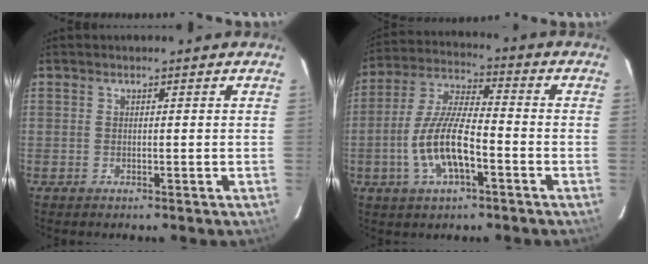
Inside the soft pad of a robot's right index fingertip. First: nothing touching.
{"total": 12.3, "force": [-4.2, 4.1, 10.8], "torque": [-0.227, -0.001, -0.078]}